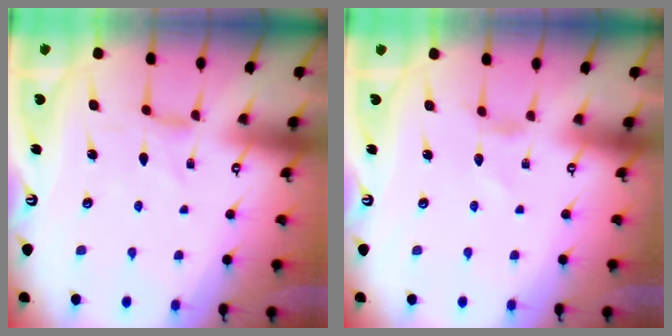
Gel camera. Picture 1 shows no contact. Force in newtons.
{"total": 0.9, "press": 0.9, "slide": 0.1}